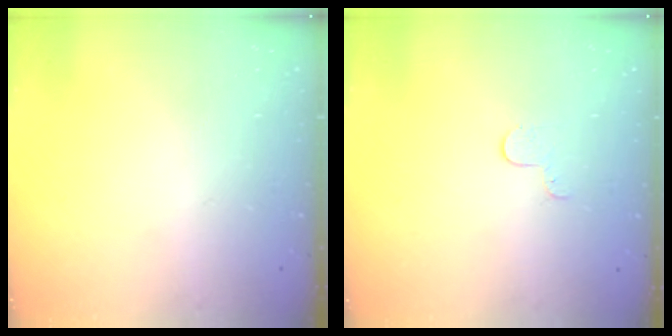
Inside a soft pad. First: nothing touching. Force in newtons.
{"total": 2.9, "press": 2.9, "slide": 0.3}